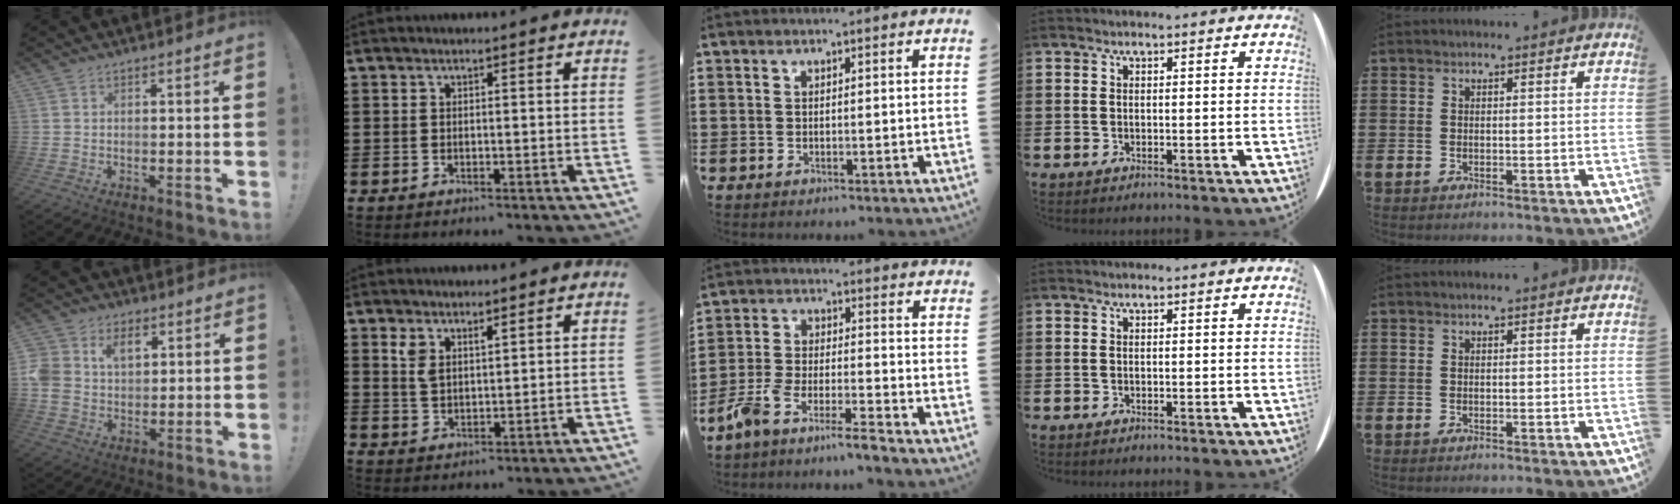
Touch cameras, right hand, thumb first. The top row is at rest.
{"thumb": {"total": 8.8, "force": [3.2, 7.1, 4.3], "torque": [-0.080, -0.005, 0.062]}, "index": {"total": 2.8, "force": [2.0, 1.2, 1.5], "torque": [-0.034, 0.004, 0.037]}, "middle": {"total": 6.1, "force": [-5.8, -0.5, 1.8], "torque": [-0.056, -0.015, -0.119]}}